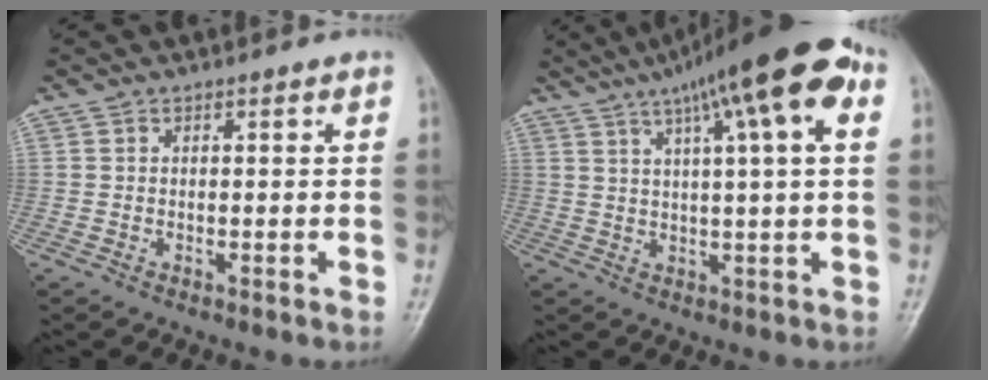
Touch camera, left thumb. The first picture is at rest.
{"total": 16.9, "force": [7.6, 3.2, 14.8], "torque": [-0.227, 0.020, 0.110]}